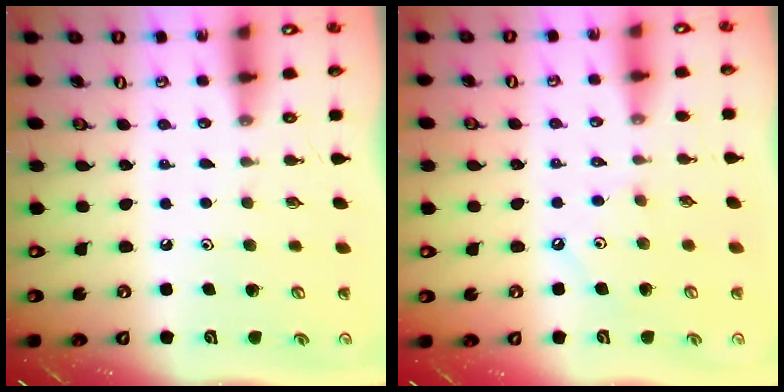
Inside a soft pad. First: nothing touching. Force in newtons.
{"total": 2.8, "press": 2.7, "slide": 0.6}